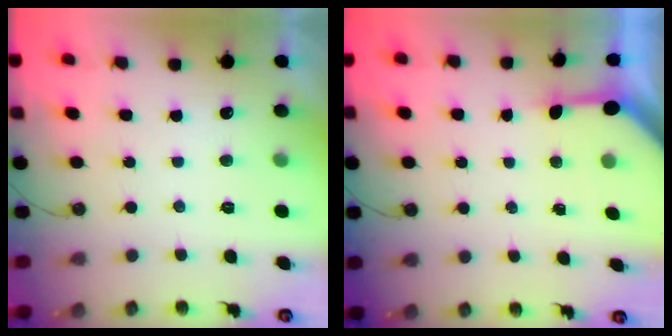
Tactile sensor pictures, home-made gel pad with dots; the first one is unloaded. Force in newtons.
{"total": 3.4, "press": 3.4, "slide": 0.3}